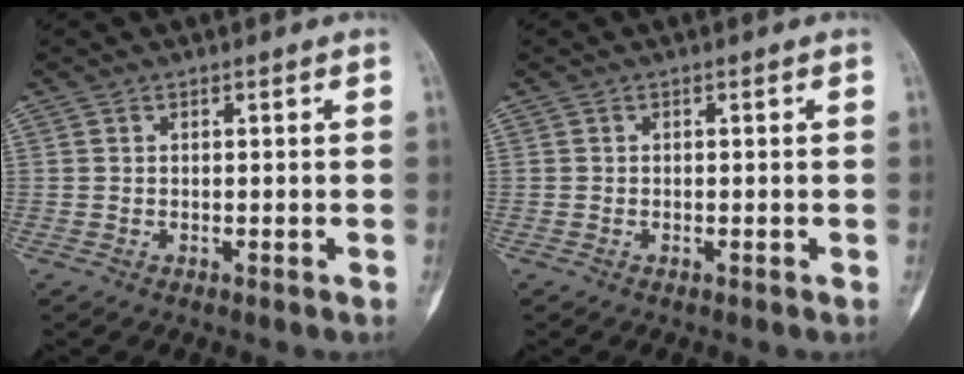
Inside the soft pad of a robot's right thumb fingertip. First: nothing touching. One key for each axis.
{"total": 0.0}